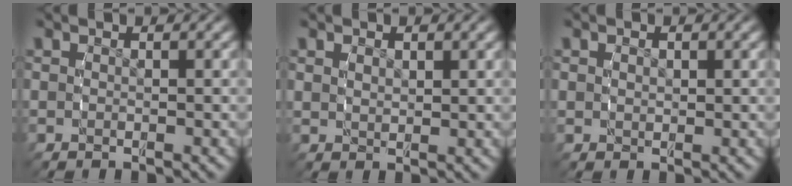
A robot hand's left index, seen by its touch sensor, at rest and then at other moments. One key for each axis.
{"total": 0.9, "fx": 0.9, "fy": 0.1, "fz": 0.3, "tx": -0.007, "ty": -0.005, "tz": 0.024}
{"total": 0.8, "fx": 0.6, "fy": 0.4, "fz": 0.3, "tx": -0.011, "ty": -0.005, "tz": 0.015}